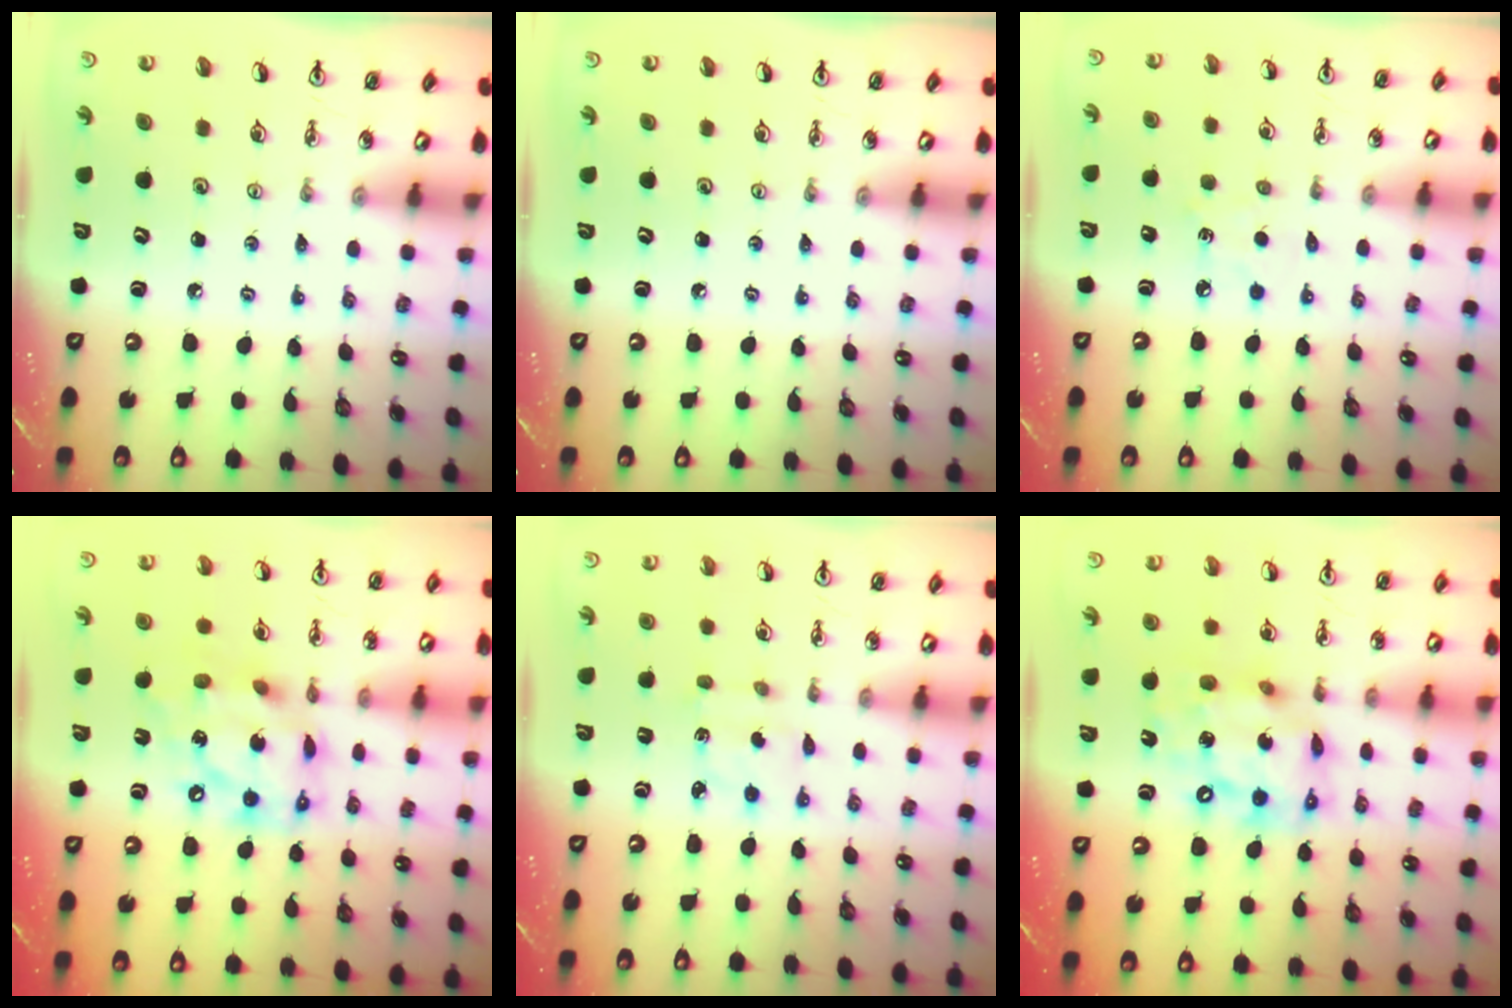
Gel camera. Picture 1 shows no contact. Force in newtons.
{"total": 0.0}
{"total": 4.8, "press": 4.7, "slide": 0.7}
{"total": 16.6, "press": 16.5, "slide": 1.2}
{"total": 2.4, "press": 2.4, "slide": 0.6}
{"total": 14.4, "press": 14.3, "slide": 1.3}